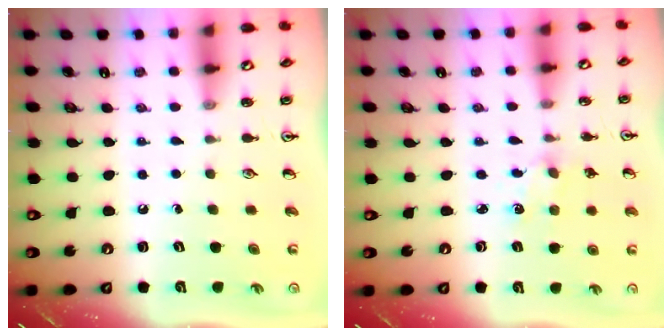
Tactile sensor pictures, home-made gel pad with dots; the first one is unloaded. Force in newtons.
{"total": 3.4, "press": 3.4, "slide": 0.5}